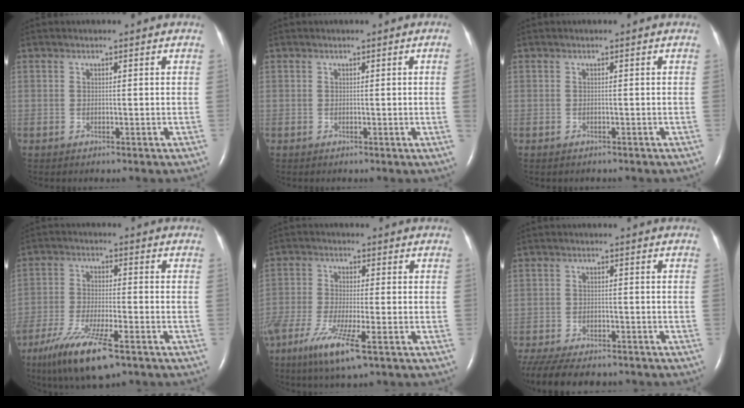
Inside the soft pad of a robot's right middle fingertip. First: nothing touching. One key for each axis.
{"total": 1.5, "fx": -0.1, "fy": -0.7, "fz": 1.3, "tx": -0.015, "ty": -0.001, "tz": -0.001}
{"total": 0.9, "fx": -0.8, "fy": 0.4, "fz": 0.3, "tx": -0.008, "ty": 0.000, "tz": -0.006}
{"total": 11.2, "fx": -6.9, "fy": 2.0, "fz": 8.6, "tx": -0.168, "ty": -0.027, "tz": -0.120}
{"total": 8.8, "fx": -4.7, "fy": 0.7, "fz": 7.4, "tx": -0.154, "ty": -0.027, "tz": -0.086}
{"total": 15.7, "fx": -12.9, "fy": 5.4, "fz": 7.3, "tx": -0.180, "ty": -0.025, "tz": -0.177}